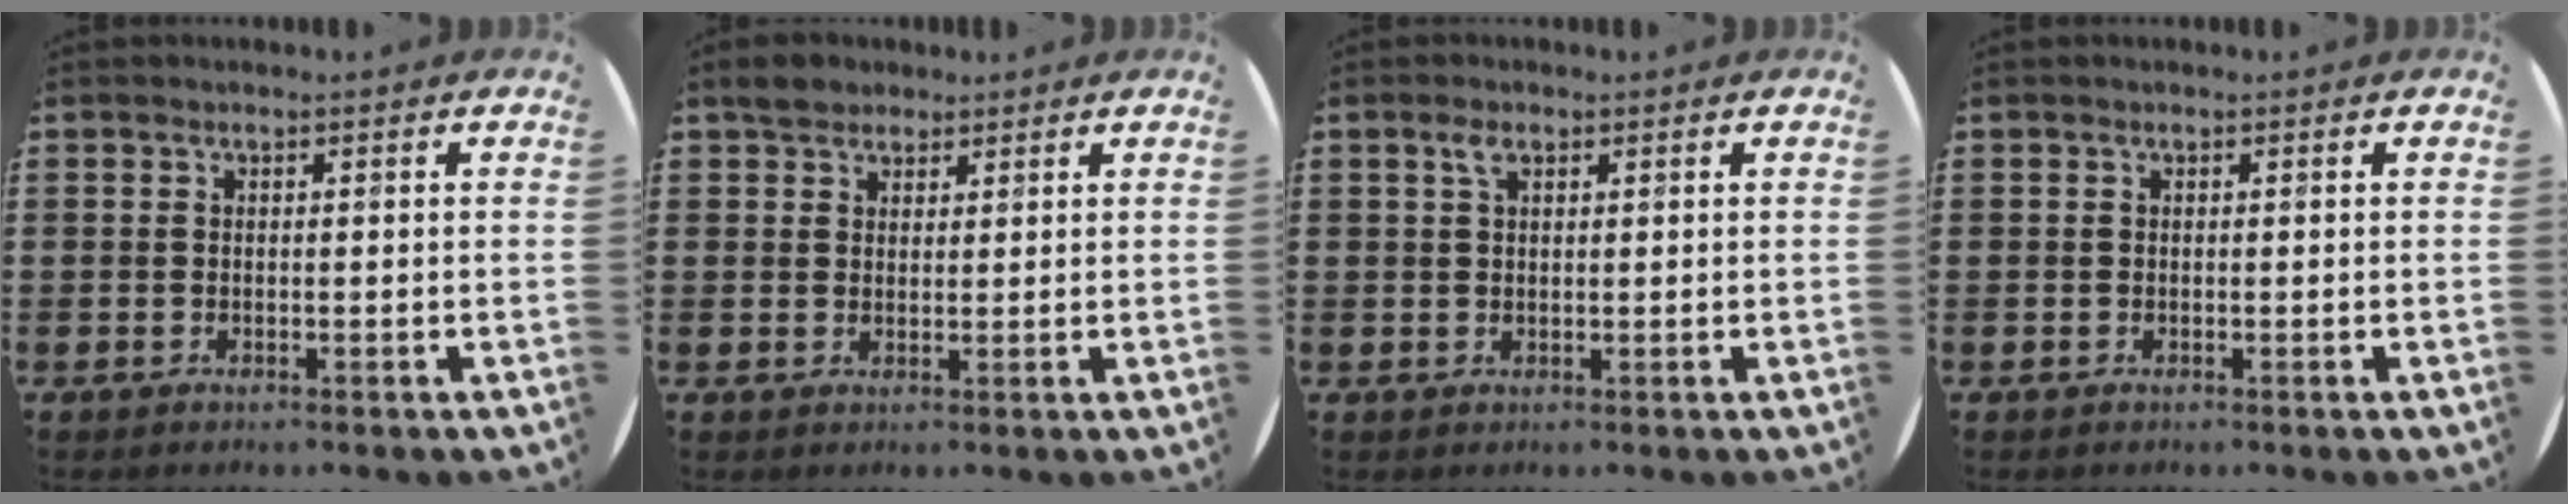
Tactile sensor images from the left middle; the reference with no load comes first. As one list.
[{"total": 2.8, "force": [2.4, 1.5, 0.1], "torque": [-0.001, 0.006, 0.046]}, {"total": 2.0, "force": [1.2, 1.0, 1.3], "torque": [-0.021, 0.003, 0.018]}, {"total": 0.0}]